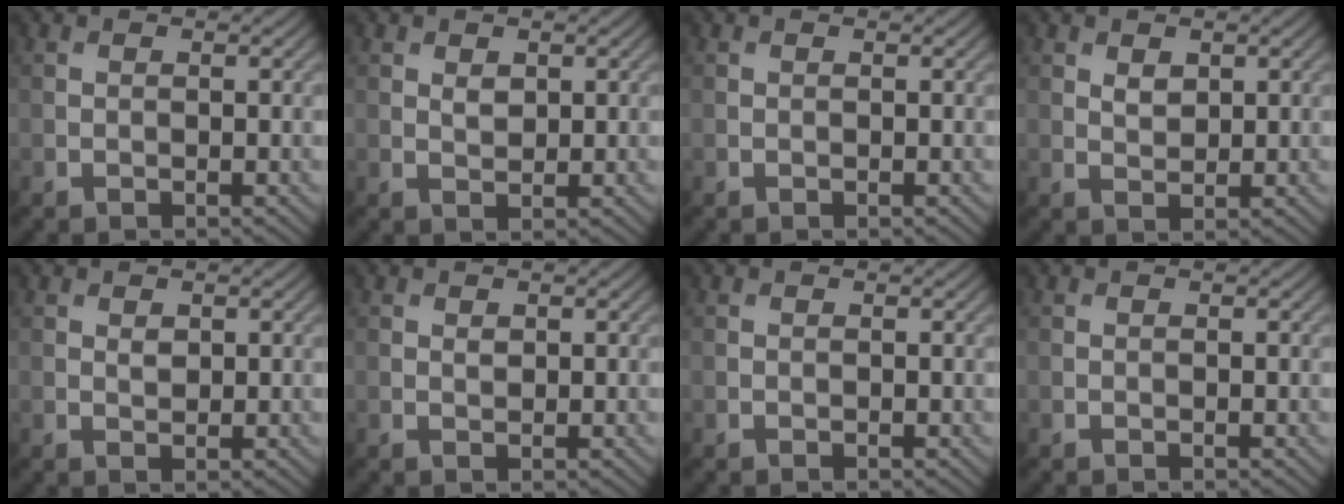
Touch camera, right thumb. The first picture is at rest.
{"total": 1.4, "force": [0.6, 0.8, 0.9], "torque": [-0.018, -0.004, 0.015]}
{"total": 0.0}
{"total": 1.7, "force": [0.9, 1.1, 1.0], "torque": [-0.019, -0.003, 0.019]}
{"total": 1.0, "force": [0.5, 0.6, 0.7], "torque": [-0.013, -0.003, 0.011]}
{"total": 0.7, "force": [0.4, 0.4, 0.4], "torque": [-0.009, -0.003, 0.007]}
{"total": 0.0}
{"total": 0.0}